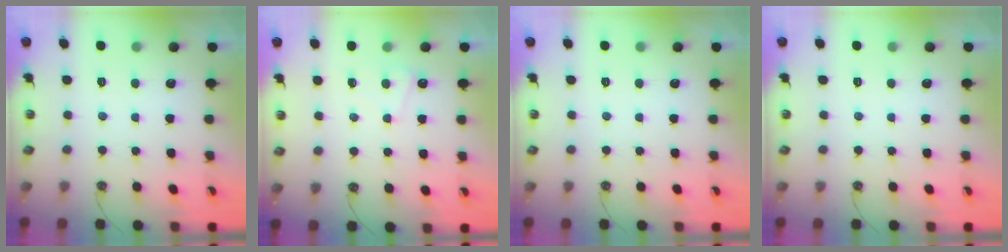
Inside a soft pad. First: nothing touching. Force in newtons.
{"total": 1.1, "press": 1.0, "slide": 0.4}
{"total": 0.0}
{"total": 0.0}